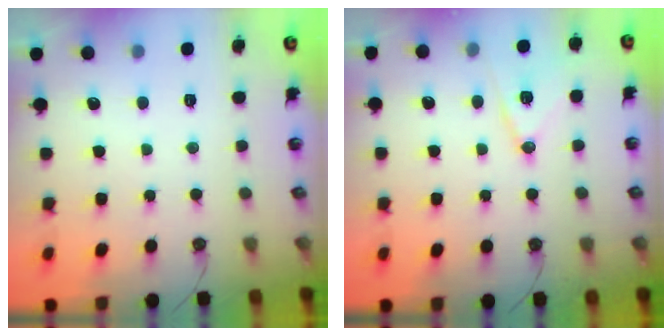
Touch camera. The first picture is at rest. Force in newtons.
{"total": 12.7, "press": 12.2, "slide": 3.5}